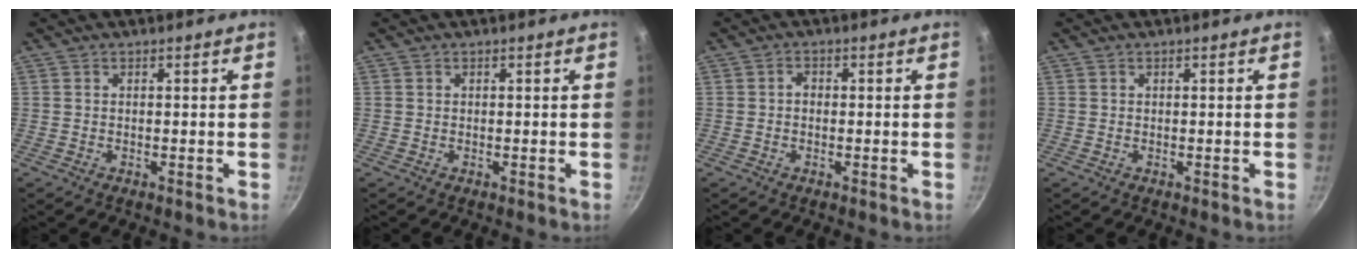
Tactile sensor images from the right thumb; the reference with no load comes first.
{"total": 0.0}
{"total": 1.5, "force": [-0.1, 1.2, 0.9], "torque": [-0.013, 0.006, -0.006]}
{"total": 0.0}